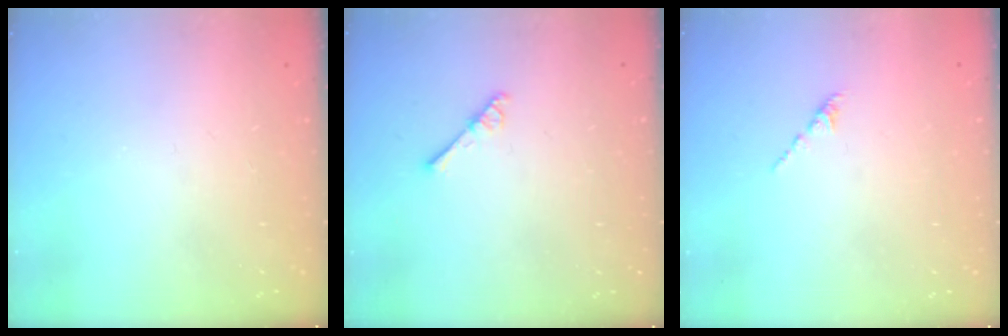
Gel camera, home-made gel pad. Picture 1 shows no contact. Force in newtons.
{"total": 2.6, "press": 2.6, "slide": 0.3}
{"total": 1.6, "press": 1.5, "slide": 0.6}